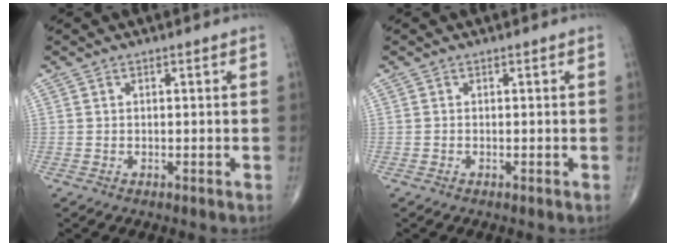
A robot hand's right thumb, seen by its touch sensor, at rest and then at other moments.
{"total": 0.0}